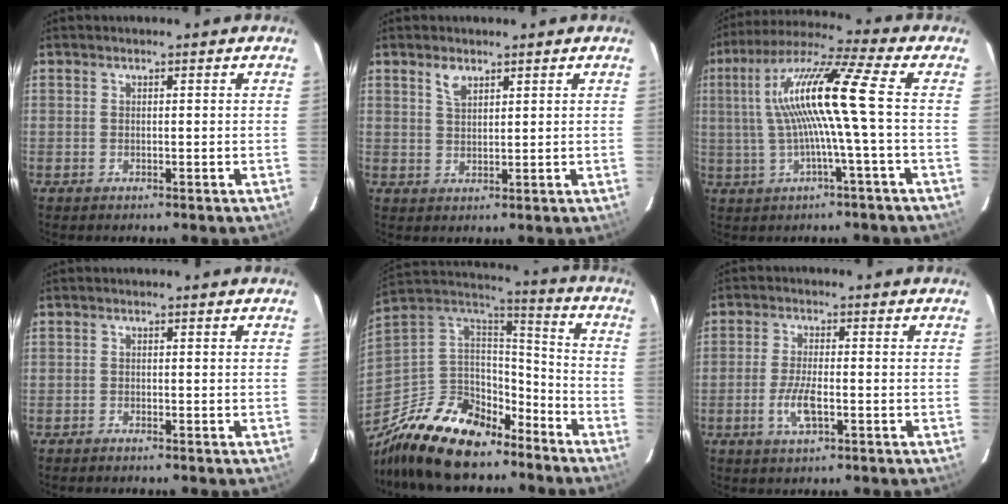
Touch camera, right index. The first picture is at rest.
{"total": 2.8, "force": [1.9, 1.3, 1.6], "torque": [-0.029, 0.002, 0.037]}
{"total": 13.2, "force": [0.2, -1.1, 13.2], "torque": [-0.252, 0.014, 0.006]}
{"total": 0.7, "force": [-0.7, 0.1, 0.1], "torque": [-0.006, 0.000, -0.014]}
{"total": 22.8, "force": [-15.9, 11.9, 11.3], "torque": [-0.252, 0.013, -0.260]}
{"total": 5.6, "force": [-2.0, 1.7, 4.9], "torque": [-0.104, -0.004, -0.038]}